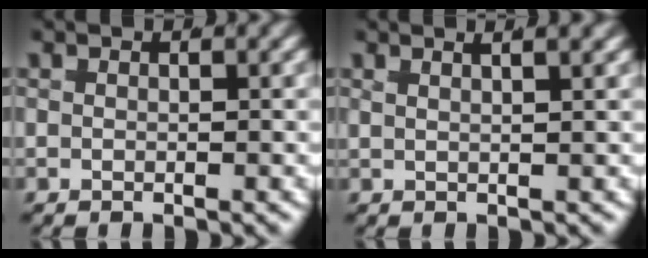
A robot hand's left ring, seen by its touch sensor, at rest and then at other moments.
{"total": 3.0, "force": [2.1, 0.9, 1.9], "torque": [-0.019, 0.016, 0.027]}